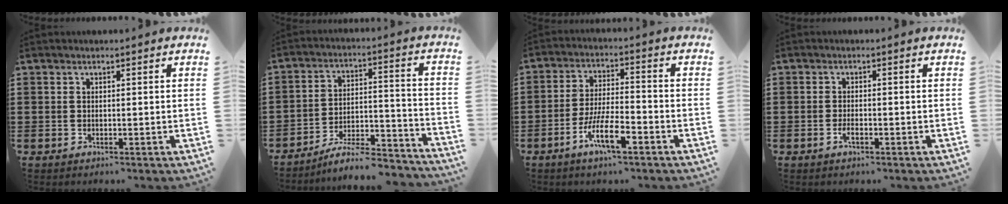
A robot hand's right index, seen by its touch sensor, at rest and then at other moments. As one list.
[{"total": 7.8, "force": [-6.8, 1.3, 3.5], "torque": [-0.053, 0.005, -0.130]}, {"total": 8.2, "force": [-4.2, 2.1, 6.7], "torque": [-0.149, -0.007, -0.083]}, {"total": 1.6, "force": [-0.8, 0.5, 1.2], "torque": [-0.025, -0.003, -0.014]}]